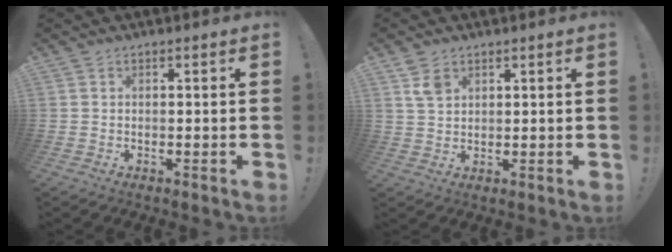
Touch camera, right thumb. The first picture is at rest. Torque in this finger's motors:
{"motor_torque": [0.06, -0.02, -0.08, 0.09, 0.13]}